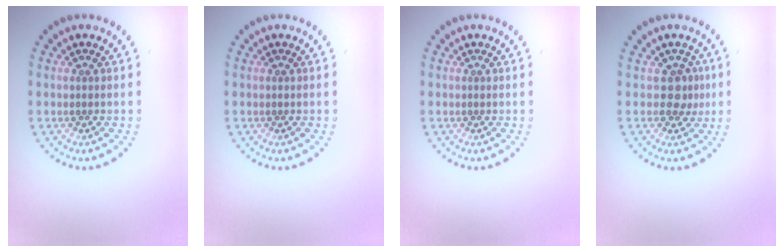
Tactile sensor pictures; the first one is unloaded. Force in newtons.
{"total": 0.0}
{"total": 0.0}
{"total": 1.8, "press": 1.5, "slide": 1.0}